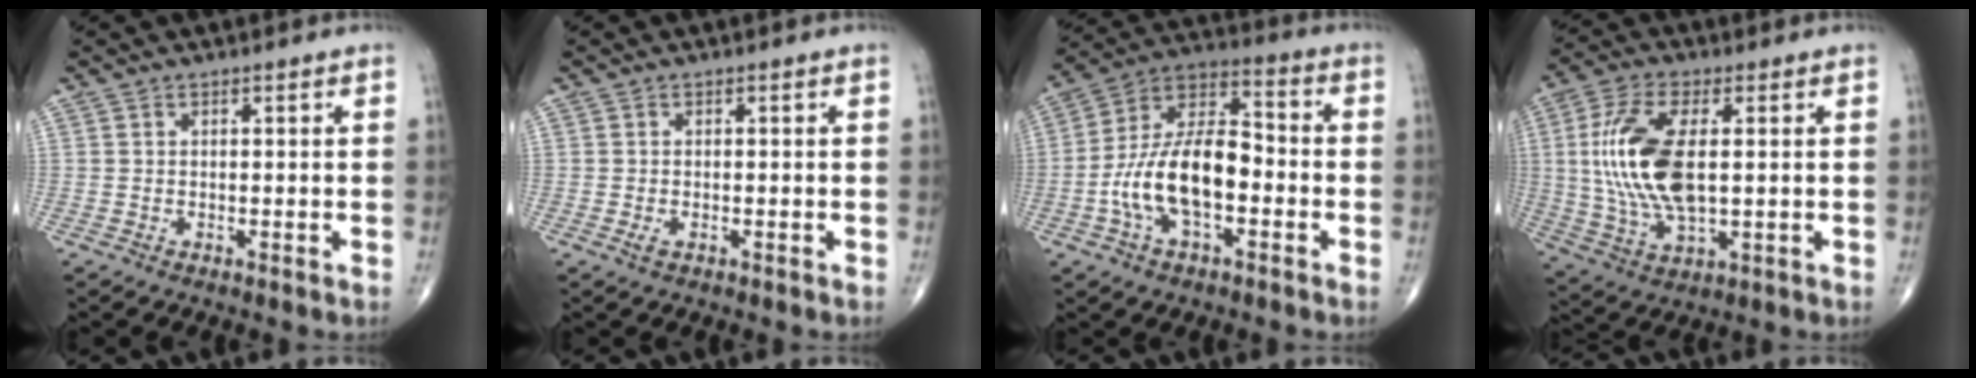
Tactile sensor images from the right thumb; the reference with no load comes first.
{"total": 1.2, "force": [-0.5, 0.6, 0.9], "torque": [-0.019, 0.000, -0.009]}
{"total": 16.1, "force": [-3.8, 8.1, 13.4], "torque": [-0.242, 0.045, -0.074]}
{"total": 15.8, "force": [1.4, 7.2, 13.9], "torque": [-0.292, -0.003, 0.030]}